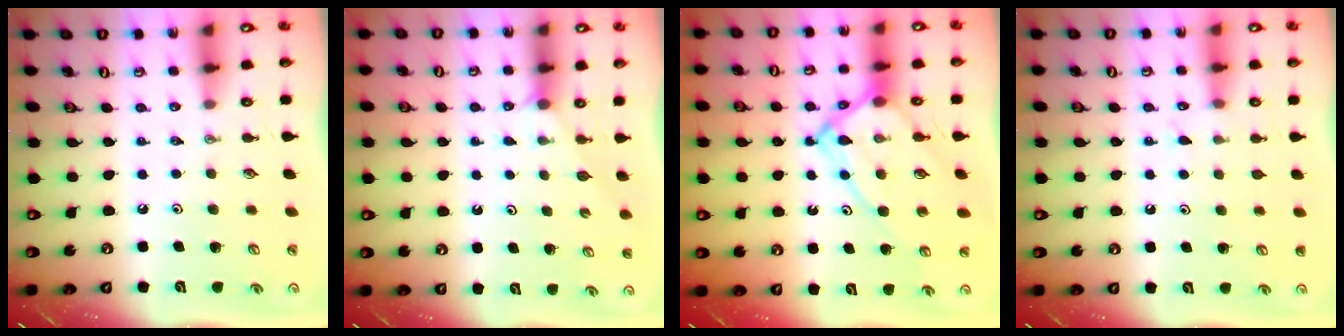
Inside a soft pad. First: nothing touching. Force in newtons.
{"total": 1.5, "press": 1.5, "slide": 0.2}
{"total": 13.9, "press": 13.8, "slide": 1.2}
{"total": 4.5, "press": 4.5, "slide": 0.6}